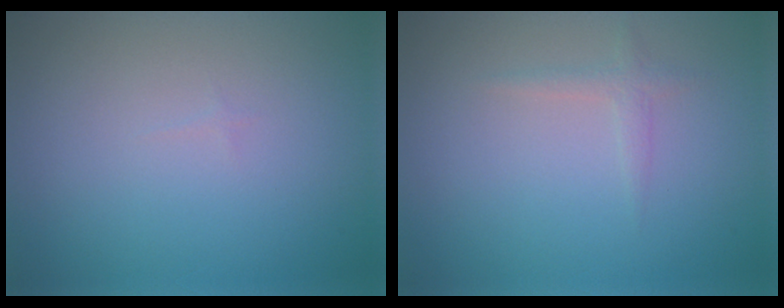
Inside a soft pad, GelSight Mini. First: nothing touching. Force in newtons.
{"total": 1.1, "press": 1.1, "slide": 0.0}